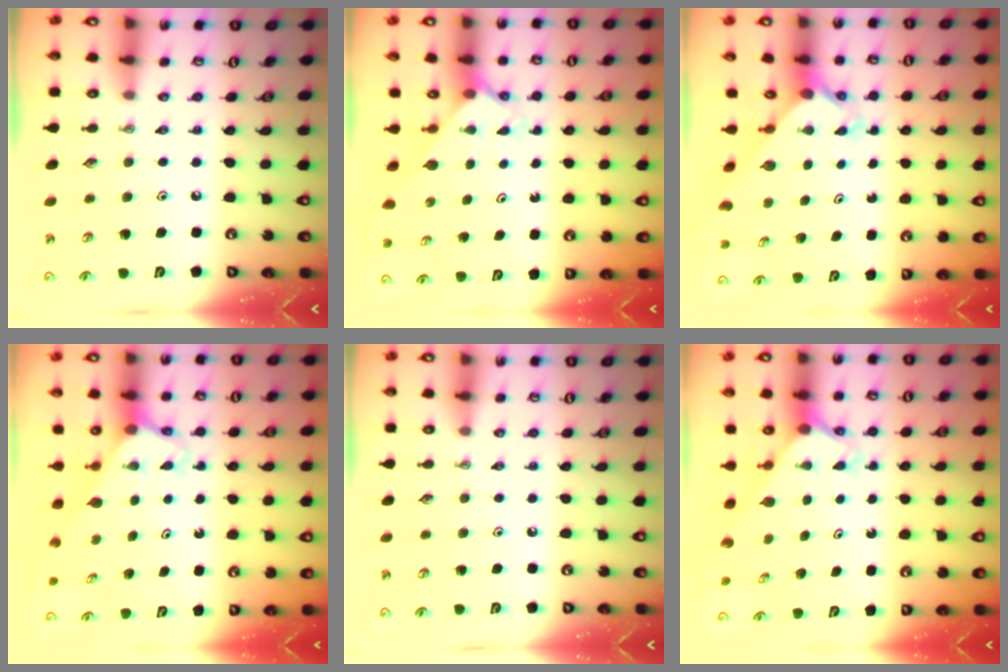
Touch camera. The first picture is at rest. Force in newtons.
{"total": 2.3, "press": 2.3, "slide": 0.2}
{"total": 2.3, "press": 2.3, "slide": 0.1}
{"total": 2.5, "press": 2.5, "slide": 0.1}
{"total": 0.0}
{"total": 2.0, "press": 2.0, "slide": 0.2}